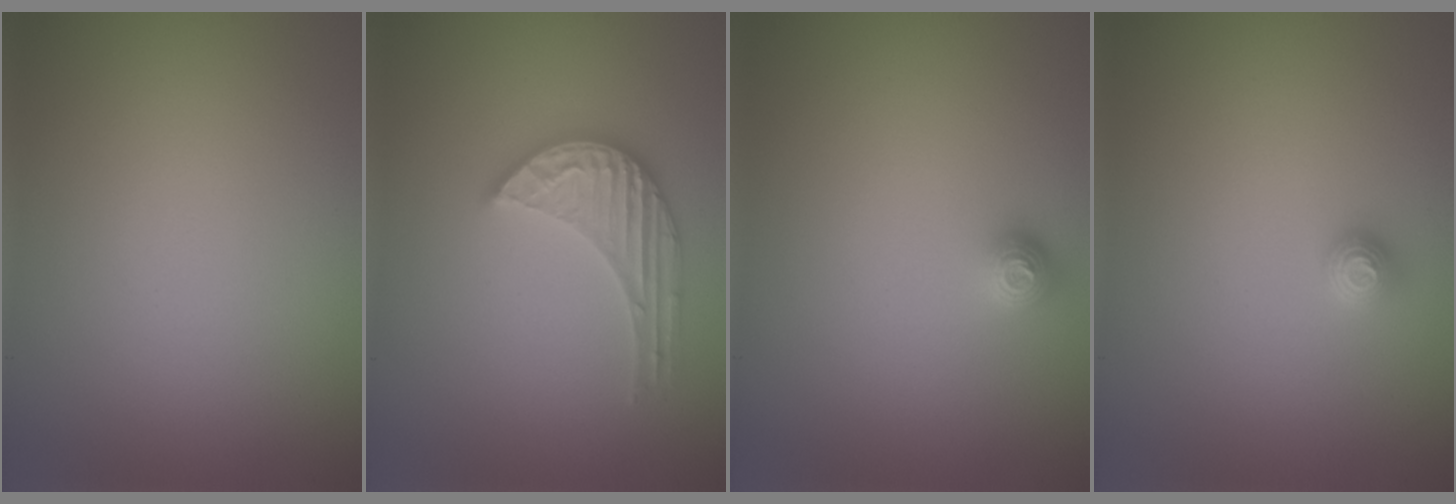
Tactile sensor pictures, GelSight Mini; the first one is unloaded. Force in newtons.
{"total": 3.6, "press": 3.6, "slide": 0.4}
{"total": 1.3, "press": 1.1, "slide": 0.7}
{"total": 1.2, "press": 1.1, "slide": 0.4}